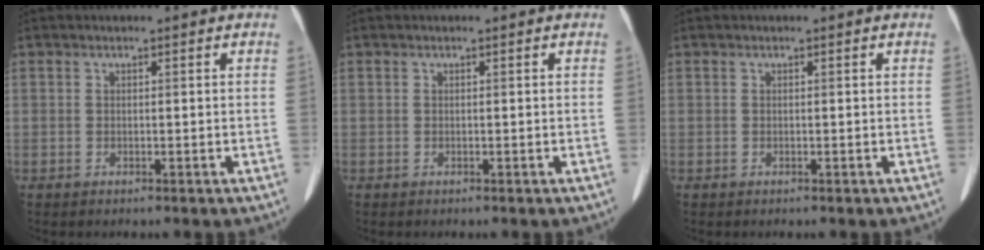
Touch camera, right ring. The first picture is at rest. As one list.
[{"total": 0.0}, {"total": 0.0}]